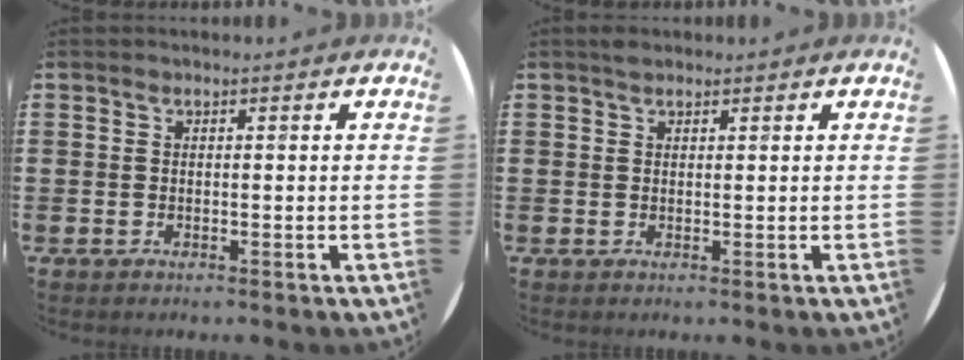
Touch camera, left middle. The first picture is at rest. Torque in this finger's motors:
{"motor_torque": [0.28, -0.24, -0.03, 0.04]}